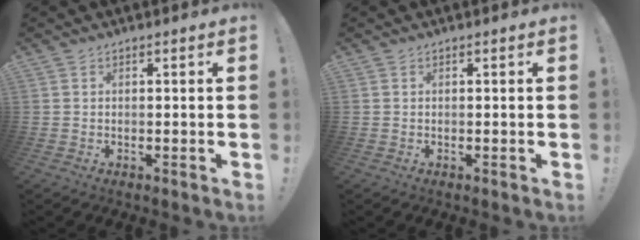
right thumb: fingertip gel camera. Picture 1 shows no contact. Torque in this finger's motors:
{"motor_torque": [0.00, 0.00, 0.00, 0.00, 0.00]}